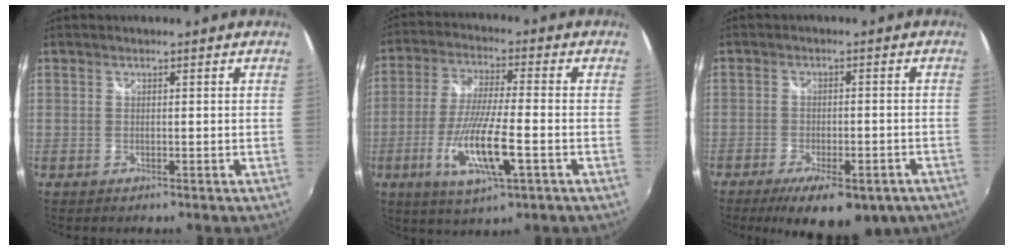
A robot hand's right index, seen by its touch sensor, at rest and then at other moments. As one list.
[{"total": 13.2, "force": [-4.6, 2.4, 12.2], "torque": [-0.245, -0.021, -0.084]}, {"total": 15.2, "force": [-10.4, 5.4, 9.7], "torque": [-0.175, -0.033, -0.140]}]